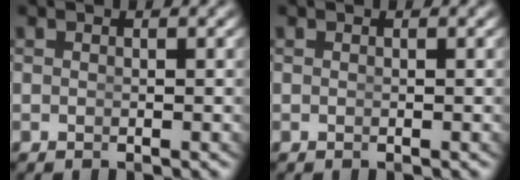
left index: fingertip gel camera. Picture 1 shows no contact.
{"total": 0.0}